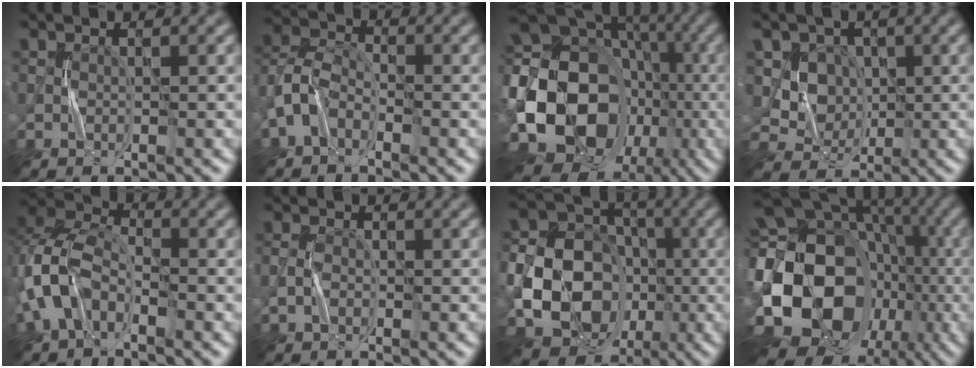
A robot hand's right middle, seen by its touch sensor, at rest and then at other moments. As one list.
[{"total": 3.9, "force": [-2.0, 2.6, 2.2], "torque": [-0.048, 0.007, -0.053]}, {"total": 23.6, "force": [-4.8, 18.8, 13.5], "torque": [-0.253, 0.014, -0.118]}, {"total": 4.9, "force": [1.3, 4.4, 1.7], "torque": [-0.033, -0.005, 0.028]}, {"total": 6.3, "force": [-2.6, 4.2, 4.0], "torque": [-0.093, 0.008, -0.063]}, {"total": 1.3, "force": [-0.4, 1.0, 0.6], "torque": [-0.012, 0.005, -0.010]}, {"total": 20.2, "force": [-4.2, 17.7, 8.6], "torque": [-0.198, 0.000, -0.090]}, {"total": 21.3, "force": [-5.0, 16.1, 13.0], "torque": [-0.231, 0.012, -0.091]}]